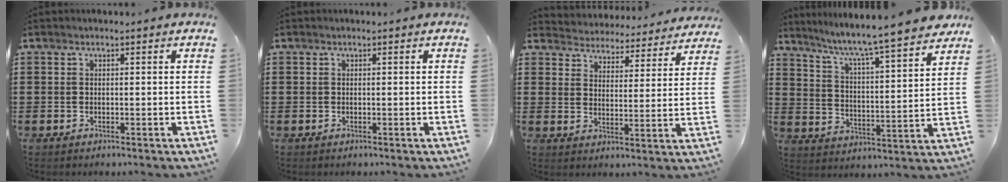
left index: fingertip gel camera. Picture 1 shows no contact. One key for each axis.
{"total": 0.0}
{"total": 4.2, "fx": 4.1, "fy": -0.1, "fz": -0.6, "tx": -0.007, "ty": -0.044, "tz": 0.066}
{"total": 6.1, "fx": 5.3, "fy": -0.6, "fz": 3.0, "tx": -0.082, "ty": -0.051, "tz": 0.081}